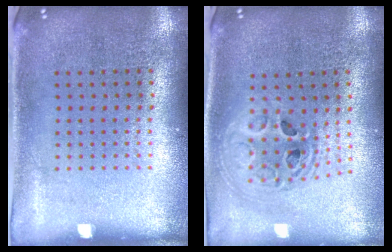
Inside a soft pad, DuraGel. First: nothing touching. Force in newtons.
{"total": 2.0, "press": 1.6, "slide": 1.2}